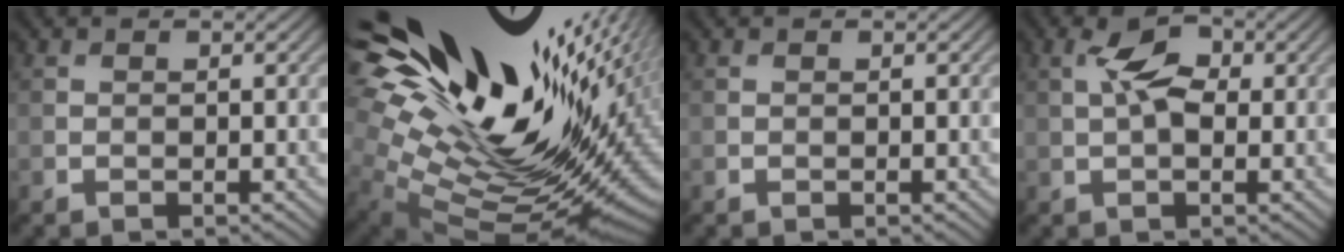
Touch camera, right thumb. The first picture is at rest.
{"total": 19.7, "force": [6.9, 9.0, 16.2], "torque": [-0.295, 0.016, 0.137]}
{"total": 0.0}
{"total": 4.1, "force": [0.5, 1.9, 3.5], "torque": [-0.074, 0.005, 0.001]}